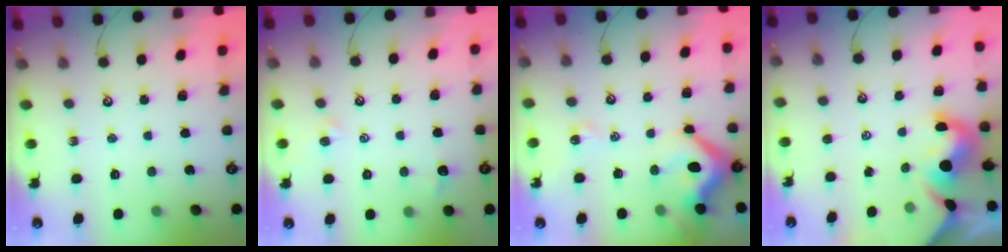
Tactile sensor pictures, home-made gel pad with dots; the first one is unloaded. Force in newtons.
{"total": 1.1, "press": 1.0, "slide": 0.5}
{"total": 10.4, "press": 10.3, "slide": 1.3}
{"total": 3.6, "press": 3.5, "slide": 0.8}